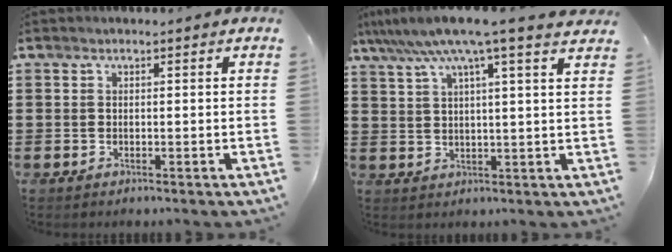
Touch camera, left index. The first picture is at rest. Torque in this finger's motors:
{"motor_torque": [2.14, 0.00, 0.41, 0.21]}